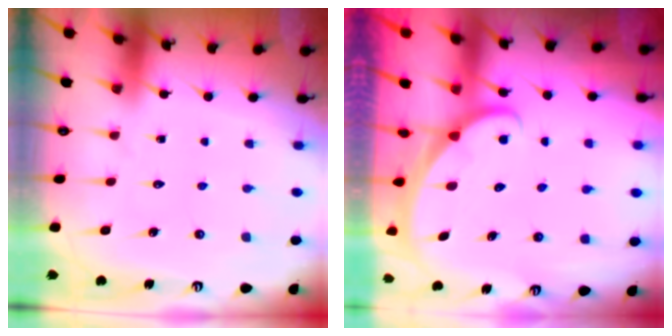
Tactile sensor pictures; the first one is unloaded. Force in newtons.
{"total": 1.6, "press": 1.6, "slide": 0.0}